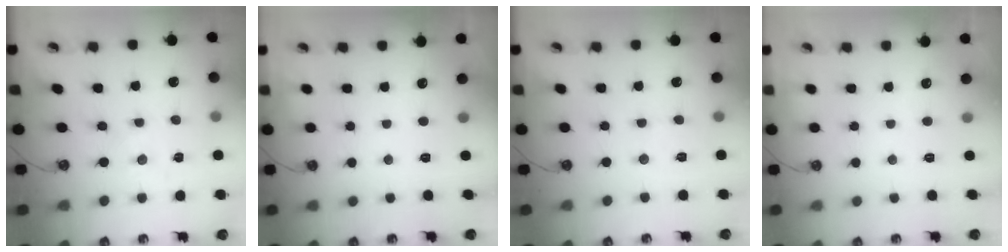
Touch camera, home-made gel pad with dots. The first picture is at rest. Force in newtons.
{"total": 0.0}
{"total": 1.7, "press": 1.6, "slide": 0.4}
{"total": 0.0}